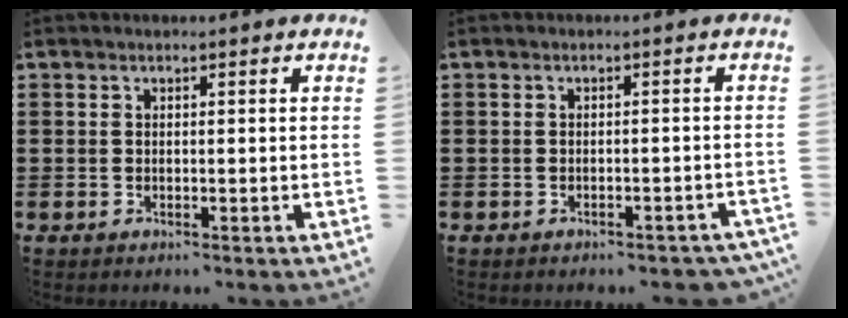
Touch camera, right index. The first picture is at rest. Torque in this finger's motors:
{"motor_torque": [0.62, -0.43, 0.04, 0.00]}